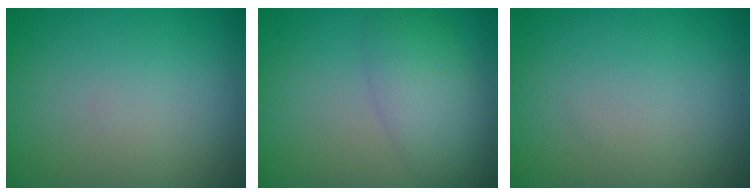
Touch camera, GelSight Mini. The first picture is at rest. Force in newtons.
{"total": 4.0, "press": 4.0, "slide": 0.3}
{"total": 0.0}